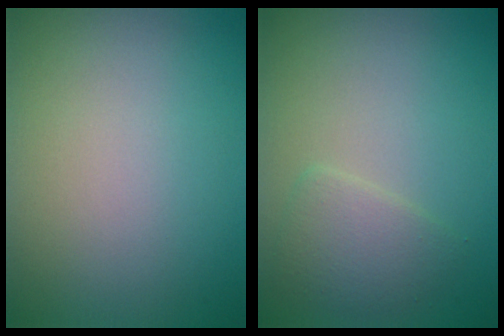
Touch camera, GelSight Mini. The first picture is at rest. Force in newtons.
{"total": 2.3, "press": 2.3, "slide": 0.1}